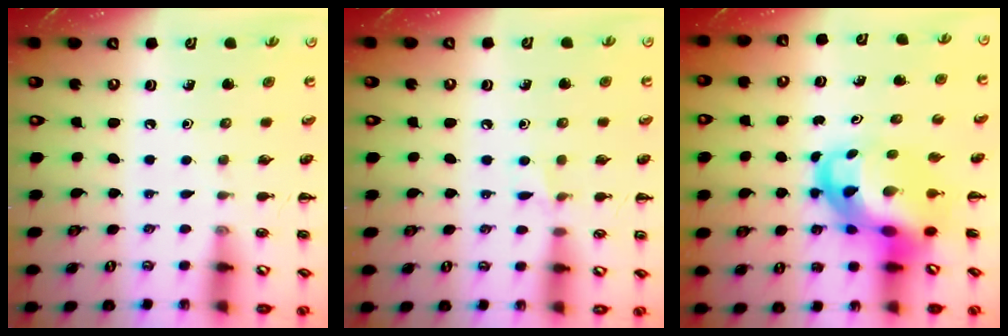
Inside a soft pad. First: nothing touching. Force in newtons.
{"total": 4.0, "press": 3.8, "slide": 1.2}
{"total": 8.9, "press": 8.5, "slide": 2.3}